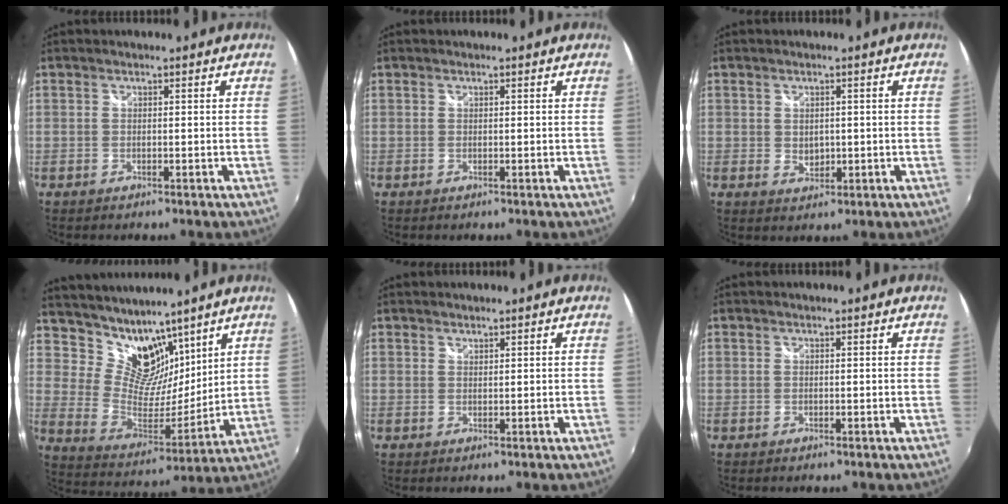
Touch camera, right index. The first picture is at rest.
{"total": 0.0}
{"total": 2.6, "force": [0.1, 2.2, 1.5], "torque": [-0.021, -0.002, 0.004]}
{"total": 13.3, "force": [10.0, 7.4, 4.8], "torque": [-0.092, -0.006, 0.193]}
{"total": 0.6, "force": [0.6, 0.2, 0.0], "torque": [0.000, 0.001, 0.011]}
{"total": 0.0}